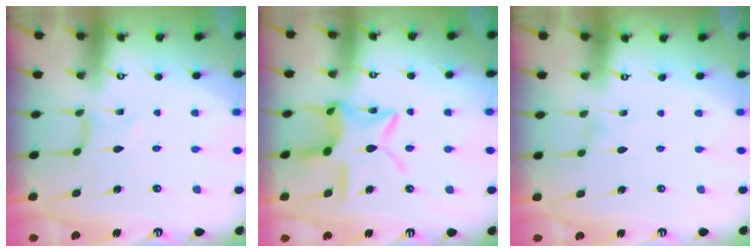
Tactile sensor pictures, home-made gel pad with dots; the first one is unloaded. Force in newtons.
{"total": 14.2, "press": 14.1, "slide": 1.2}
{"total": 0.0}